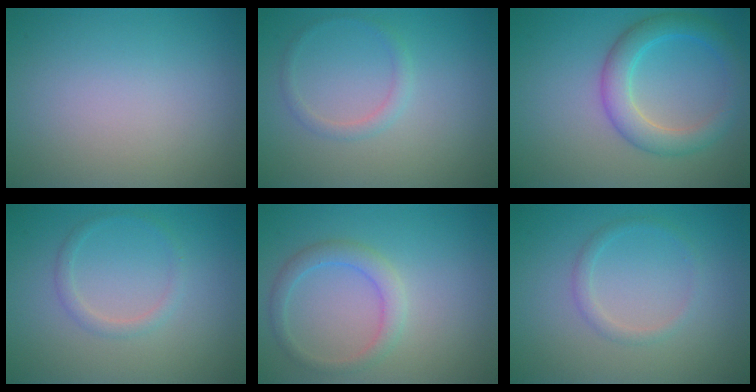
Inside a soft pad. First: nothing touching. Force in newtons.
{"total": 1.3, "press": 1.3, "slide": 0.0}
{"total": 4.2, "press": 4.2, "slide": 0.1}
{"total": 1.3, "press": 1.3, "slide": 0.1}
{"total": 2.3, "press": 2.3, "slide": 0.2}
{"total": 1.3, "press": 1.3, "slide": 0.1}